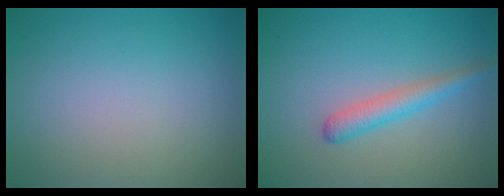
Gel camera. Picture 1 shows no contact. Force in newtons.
{"total": 2.4, "press": 2.3, "slide": 0.1}